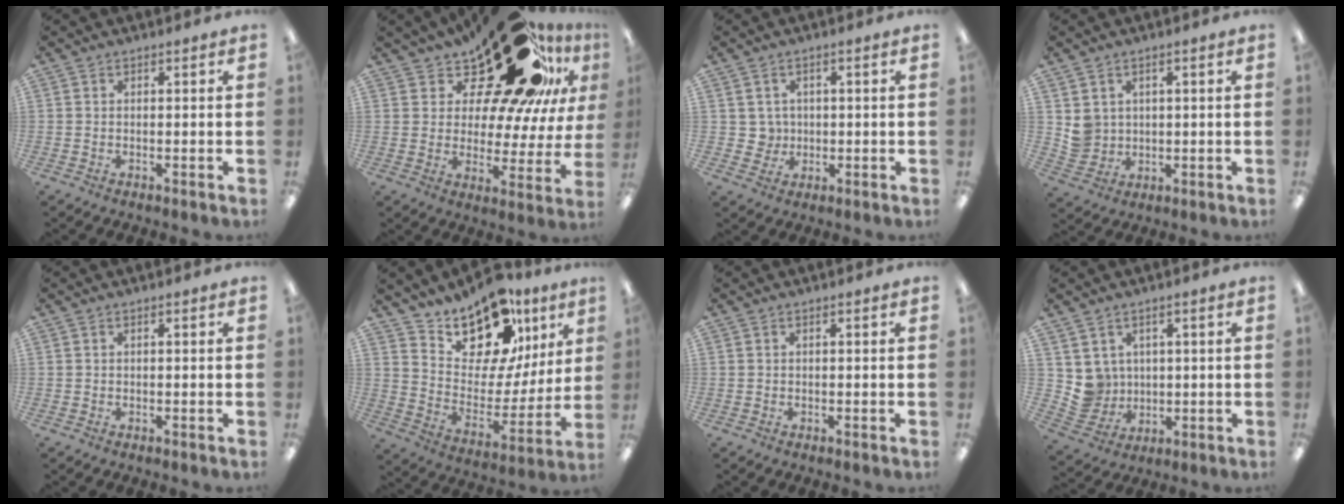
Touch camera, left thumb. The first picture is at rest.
{"total": 26.7, "force": [16.9, 10.5, 17.8], "torque": [-0.265, -0.105, 0.275]}
{"total": 3.4, "force": [0.7, 3.3, 0.1], "torque": [-0.006, 0.001, 0.011]}
{"total": 4.6, "force": [1.7, 4.2, 0.4], "torque": [-0.017, -0.001, 0.035]}
{"total": 0.0}
{"total": 16.4, "force": [13.3, 7.7, 5.7], "torque": [-0.102, -0.110, 0.236]}
{"total": 0.0}
{"total": 6.1, "force": [2.2, 5.7, 0.3], "torque": [-0.024, -0.016, 0.048]}